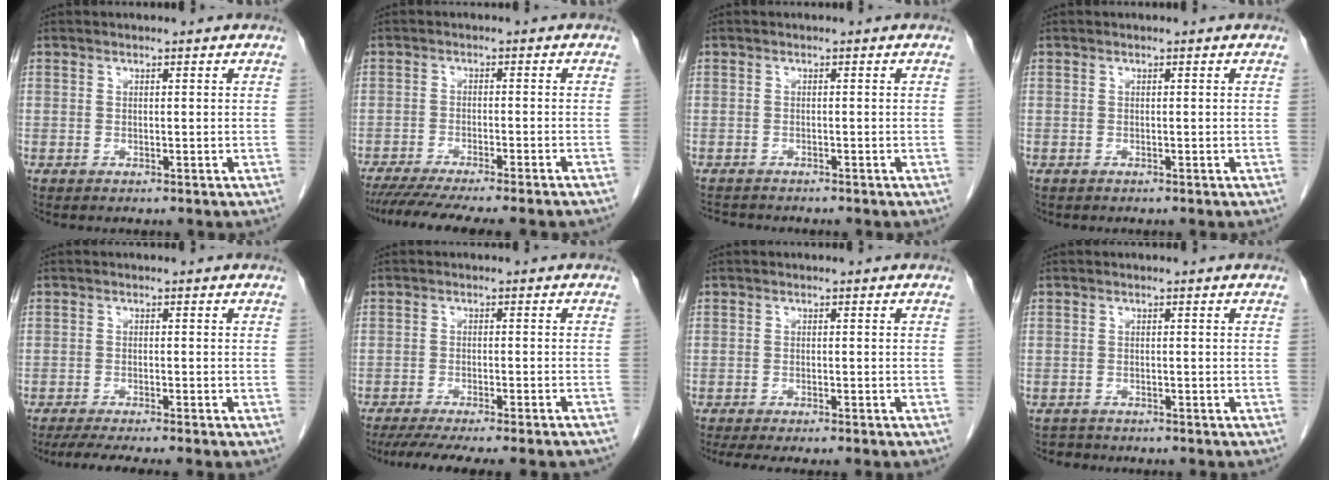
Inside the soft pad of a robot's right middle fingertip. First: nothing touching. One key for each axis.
{"total": 13.4, "fx": -11.6, "fy": -0.1, "fz": 6.7, "tx": -0.086, "ty": -0.030, "tz": -0.170}
{"total": 3.2, "fx": -3.0, "fy": 0.7, "fz": 0.8, "tx": -0.013, "ty": -0.009, "tz": -0.045}
{"total": 0.0}
{"total": 6.9, "fx": -5.4, "fy": 0.4, "fz": 4.2, "tx": -0.059, "ty": -0.011, "tz": -0.083}
{"total": 15.5, "fx": -13.5, "fy": 1.2, "fz": 7.5, "tx": -0.097, "ty": -0.024, "tz": -0.180}
{"total": 7.2, "fx": -5.9, "fy": 1.1, "fz": 4.0, "tx": -0.048, "ty": -0.011, "tz": -0.083}
{"total": 1.7, "fx": -1.6, "fy": 0.5, "fz": -0.4, "tx": 0.001, "ty": -0.004, "tz": -0.027}